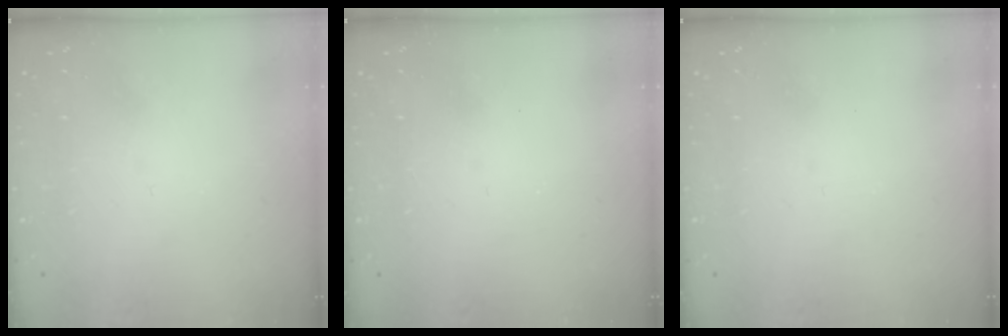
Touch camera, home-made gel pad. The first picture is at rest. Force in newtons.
{"total": 1.6, "press": 1.6, "slide": 0.2}
{"total": 0.0}